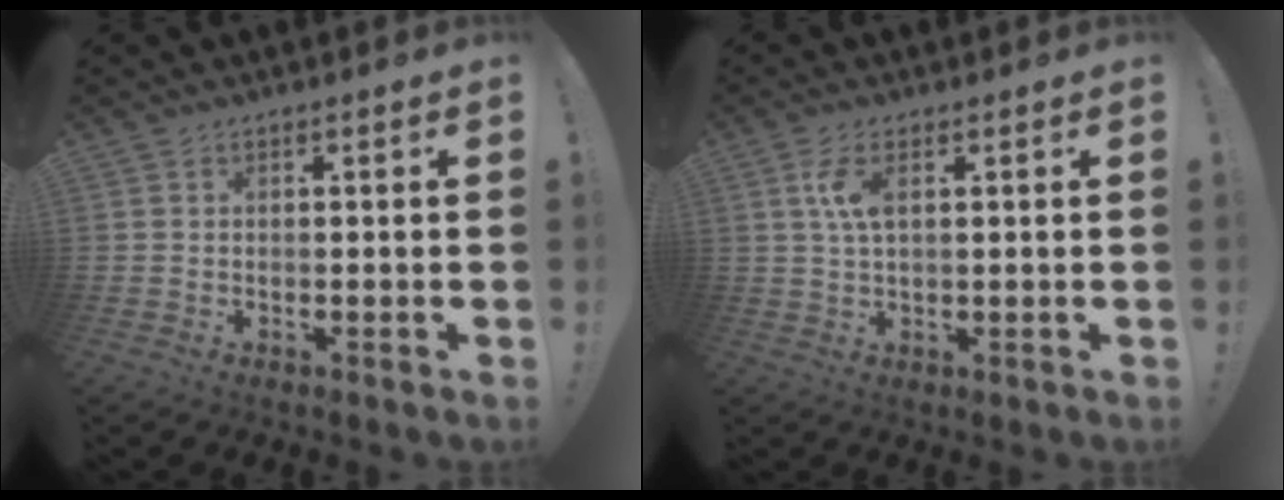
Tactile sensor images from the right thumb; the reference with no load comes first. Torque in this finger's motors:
{"motor_torque": [-0.01, 0.11, 0.34, 0.23, 0.03]}